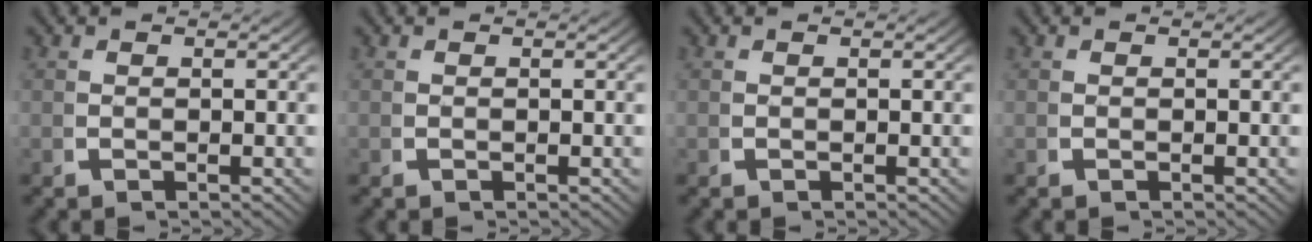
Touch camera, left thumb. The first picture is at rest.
{"total": 0.0}
{"total": 0.0}
{"total": 0.0}